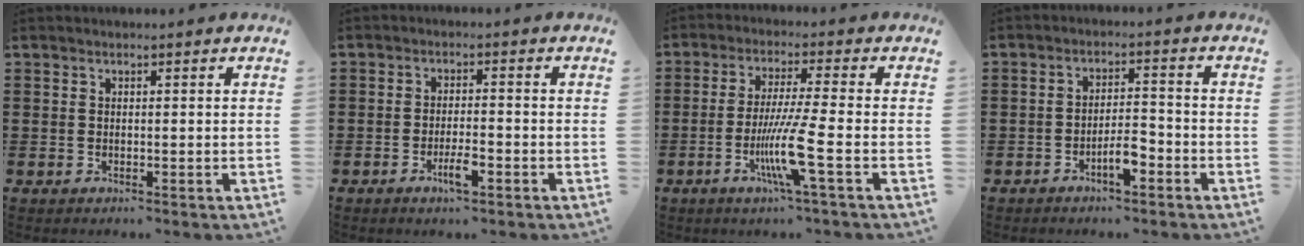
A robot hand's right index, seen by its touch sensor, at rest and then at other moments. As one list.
[{"total": 3.8, "force": [-1.9, 0.9, 3.2], "torque": [-0.058, 0.000, -0.036]}, {"total": 8.8, "force": [-3.1, -0.3, 8.2], "torque": [-0.165, -0.020, -0.062]}, {"total": 4.4, "force": [-2.5, 1.4, 3.3], "torque": [-0.063, 0.005, -0.049]}]